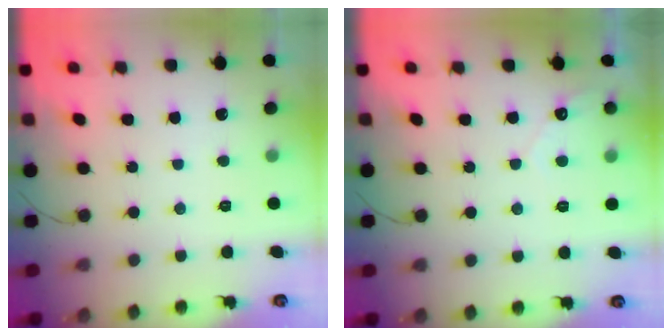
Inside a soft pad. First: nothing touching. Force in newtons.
{"total": 2.7, "press": 2.7, "slide": 0.2}